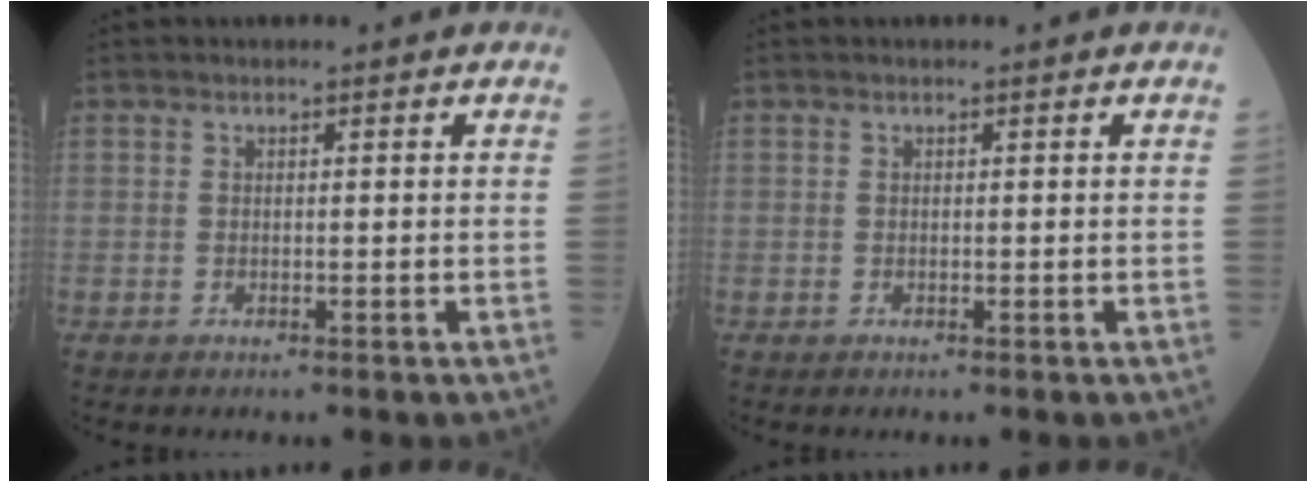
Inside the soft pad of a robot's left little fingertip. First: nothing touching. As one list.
[{"total": 0.0}]